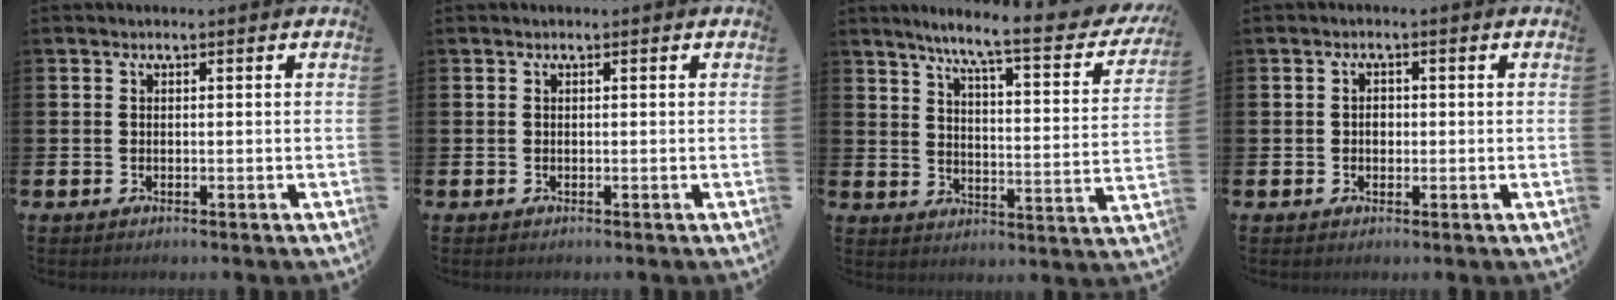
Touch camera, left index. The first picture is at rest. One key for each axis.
{"total": 0.0}
{"total": 7.9, "fx": 6.2, "fy": 0.8, "fz": 4.9, "tx": -0.096, "ty": -0.050, "tz": 0.090}
{"total": 1.4, "fx": -0.1, "fy": 1.2, "fz": 0.9, "tx": 0.001, "ty": 0.001, "tz": -0.008}